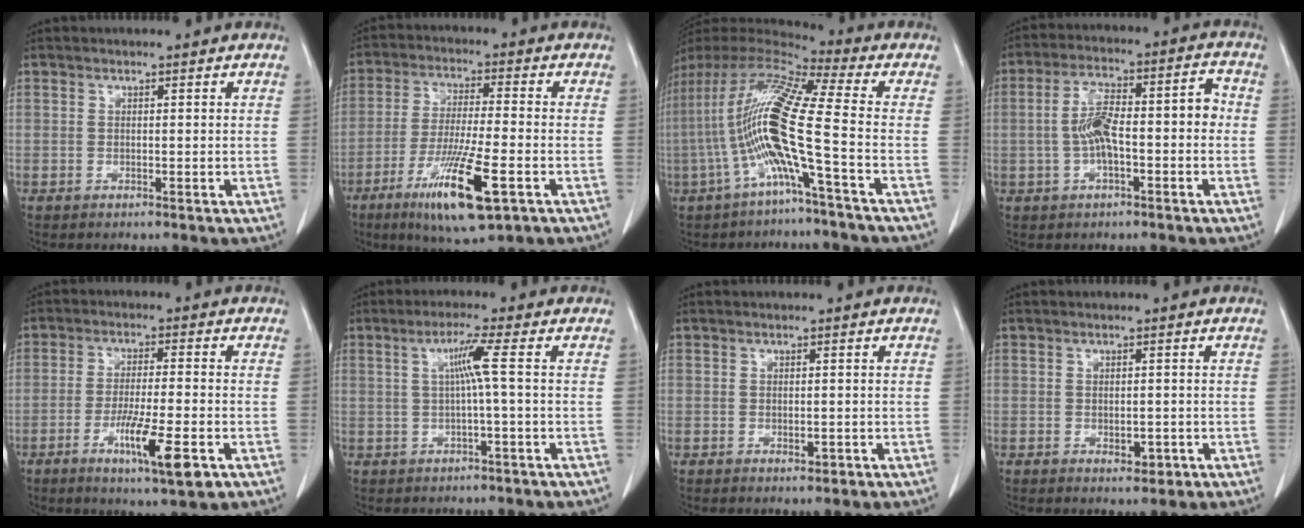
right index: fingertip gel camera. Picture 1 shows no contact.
{"total": 13.4, "force": [-6.2, 1.5, 11.8], "torque": [-0.223, -0.032, -0.104]}
{"total": 15.8, "force": [-3.7, -0.5, 15.3], "torque": [-0.310, 0.011, -0.087]}
{"total": 9.8, "force": [-1.3, 3.1, 9.2], "torque": [-0.169, 0.043, -0.019]}
{"total": 9.5, "force": [-4.2, 0.7, 8.5], "torque": [-0.144, -0.020, -0.068]}
{"total": 4.2, "force": [0.4, -1.1, 4.0], "torque": [-0.078, 0.007, 0.009]}
{"total": 1.3, "force": [-0.5, 0.5, 1.1], "torque": [-0.019, -0.002, -0.005]}
{"total": 2.3, "force": [-0.8, 1.2, 1.7], "torque": [-0.025, 0.000, -0.005]}